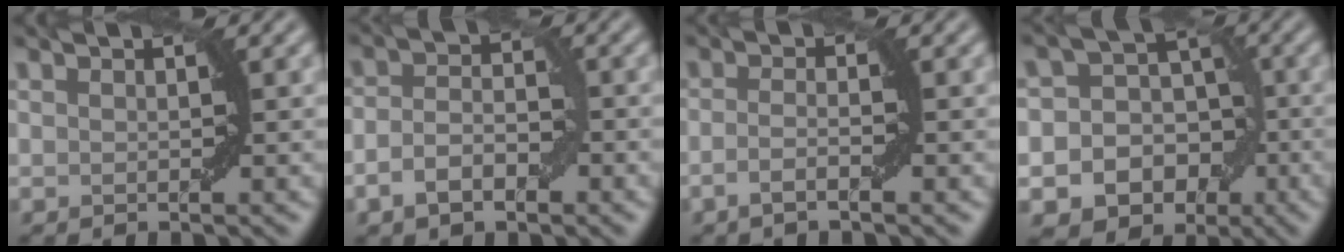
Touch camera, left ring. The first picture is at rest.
{"total": 3.6, "force": [-1.5, 2.0, 2.5], "torque": [-0.046, 0.002, -0.031]}
{"total": 1.7, "force": [-0.8, 0.3, 1.5], "torque": [-0.030, 0.002, -0.020]}
{"total": 12.5, "force": [-4.4, 11.1, 3.9], "torque": [-0.058, -0.008, -0.085]}